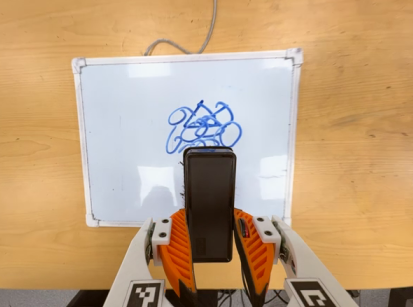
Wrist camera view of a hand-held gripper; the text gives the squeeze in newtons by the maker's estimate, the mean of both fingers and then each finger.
{"total": 6.0, "left": 4.2, "right": 7.8}